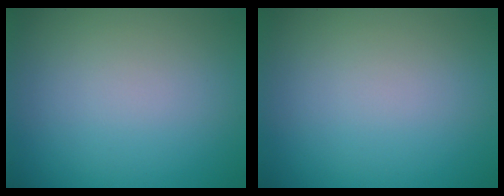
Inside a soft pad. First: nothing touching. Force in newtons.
{"total": 0.0}